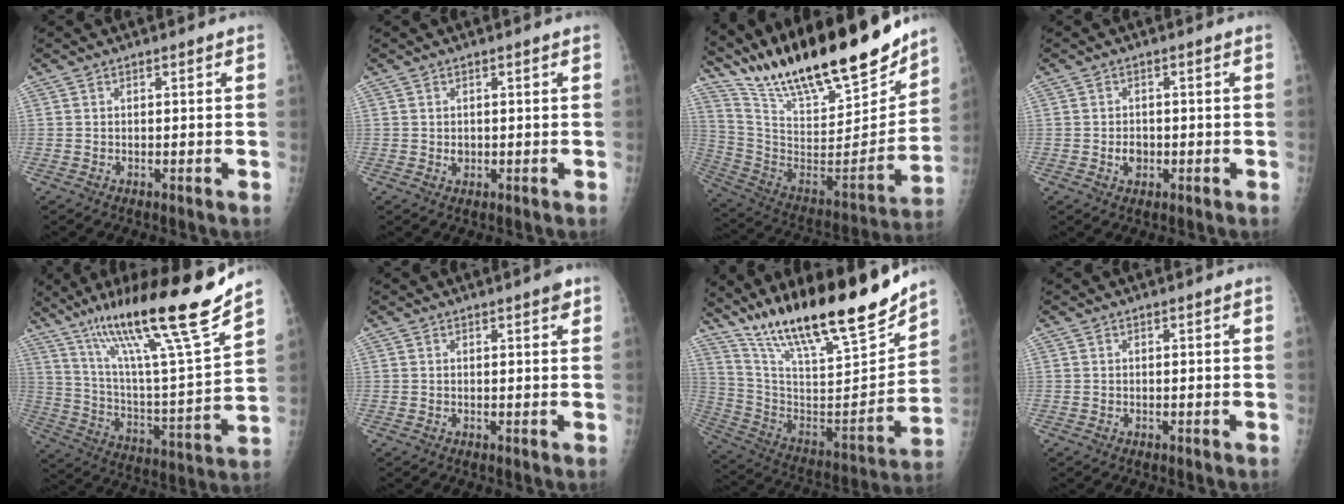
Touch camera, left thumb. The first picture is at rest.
{"total": 1.4, "force": [0.0, 1.2, 0.8], "torque": [-0.006, 0.001, 0.003]}
{"total": 28.3, "force": [23.2, 6.5, 14.9], "torque": [-0.221, -0.103, 0.386]}
{"total": 2.8, "force": [-0.7, 2.2, 1.5], "torque": [-0.014, 0.004, -0.010]}
{"total": 25.0, "force": [17.0, 1.9, 18.3], "torque": [-0.283, -0.064, 0.292]}
{"total": 1.7, "force": [1.0, 0.4, 1.3], "torque": [-0.016, -0.003, 0.011]}
{"total": 28.2, "force": [21.0, 6.4, 17.7], "torque": [-0.268, -0.080, 0.358]}
{"total": 0.0}